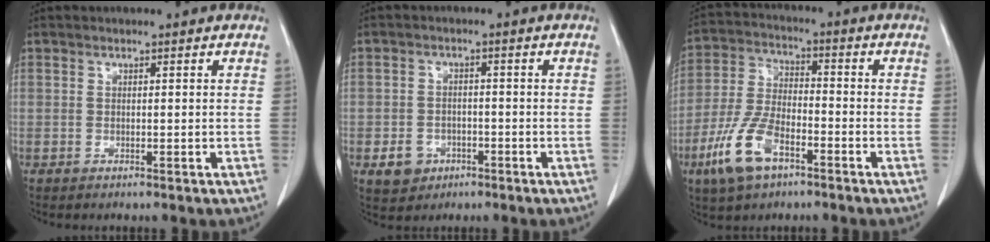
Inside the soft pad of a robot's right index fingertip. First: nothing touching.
{"total": 4.5, "force": [-1.9, 3.8, 1.3], "torque": [-0.015, 0.008, -0.022]}
{"total": 10.7, "force": [-5.7, 4.7, 7.7], "torque": [-0.181, -0.002, -0.109]}